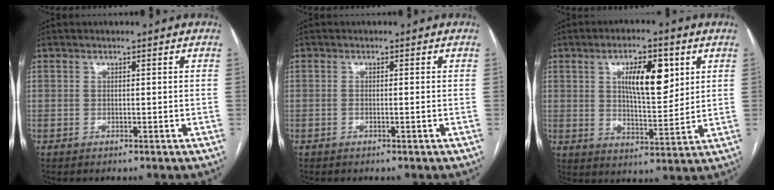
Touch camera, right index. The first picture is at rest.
{"total": 0.6, "force": [-0.2, 0.0, 0.6], "torque": [-0.011, 0.000, -0.002]}
{"total": 10.2, "force": [3.7, 3.4, 8.8], "torque": [-0.146, 0.006, 0.067]}